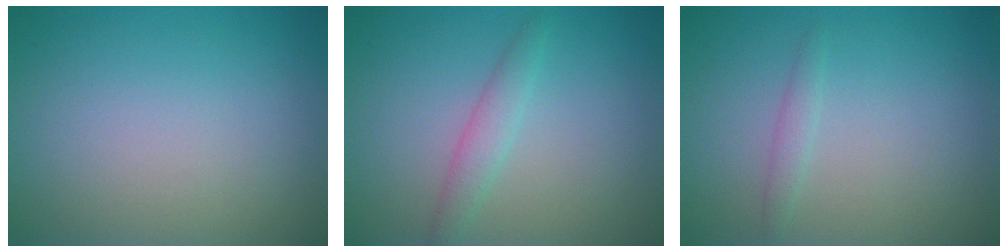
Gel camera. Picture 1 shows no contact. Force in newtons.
{"total": 1.9, "press": 1.9, "slide": 0.1}
{"total": 1.0, "press": 1.0, "slide": 0.1}